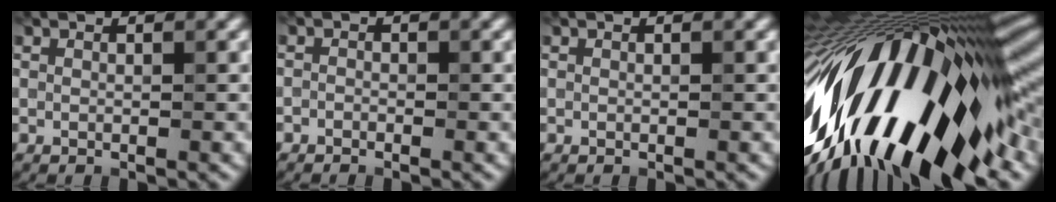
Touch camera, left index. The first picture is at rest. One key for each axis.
{"total": 2.9, "fx": -2.4, "fy": -1.0, "fz": -1.2, "tx": -0.003, "ty": -0.024, "tz": -0.007}
{"total": 0.0}
{"total": 16.3, "fx": -5.3, "fy": 5.7, "fz": 14.3, "tx": -0.274, "ty": -0.016, "tz": -0.060}